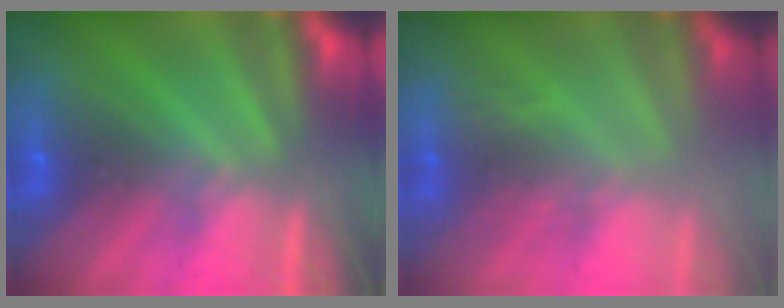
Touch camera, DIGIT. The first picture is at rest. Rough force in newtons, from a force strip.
{"total": 3.7}